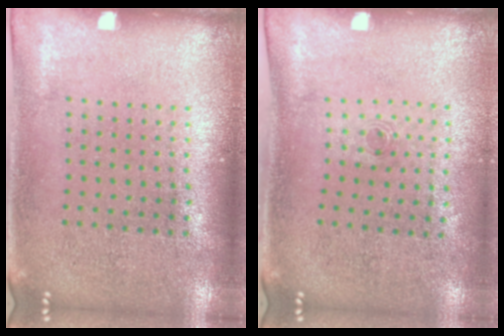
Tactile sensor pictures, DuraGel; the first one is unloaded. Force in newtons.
{"total": 0.6, "press": 0.3, "slide": 0.5}